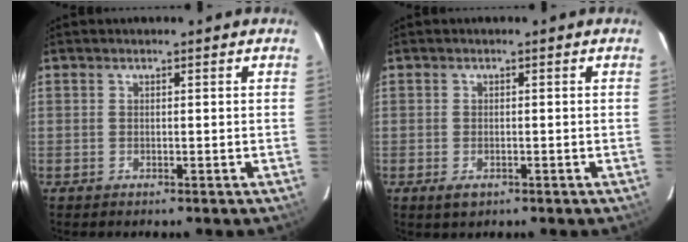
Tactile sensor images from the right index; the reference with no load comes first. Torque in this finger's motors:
{"motor_torque": [0.19, -0.12, 0.03, 0.01]}